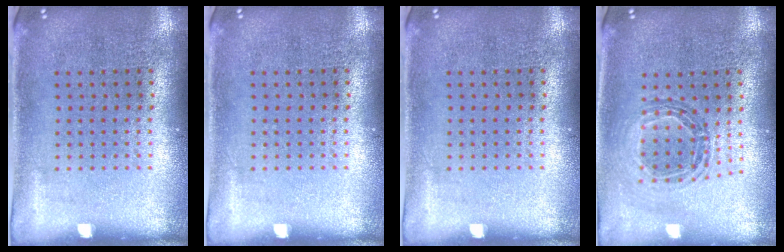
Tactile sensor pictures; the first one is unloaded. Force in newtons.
{"total": 0.0}
{"total": 0.0}
{"total": 0.8, "press": 0.8, "slide": 0.1}